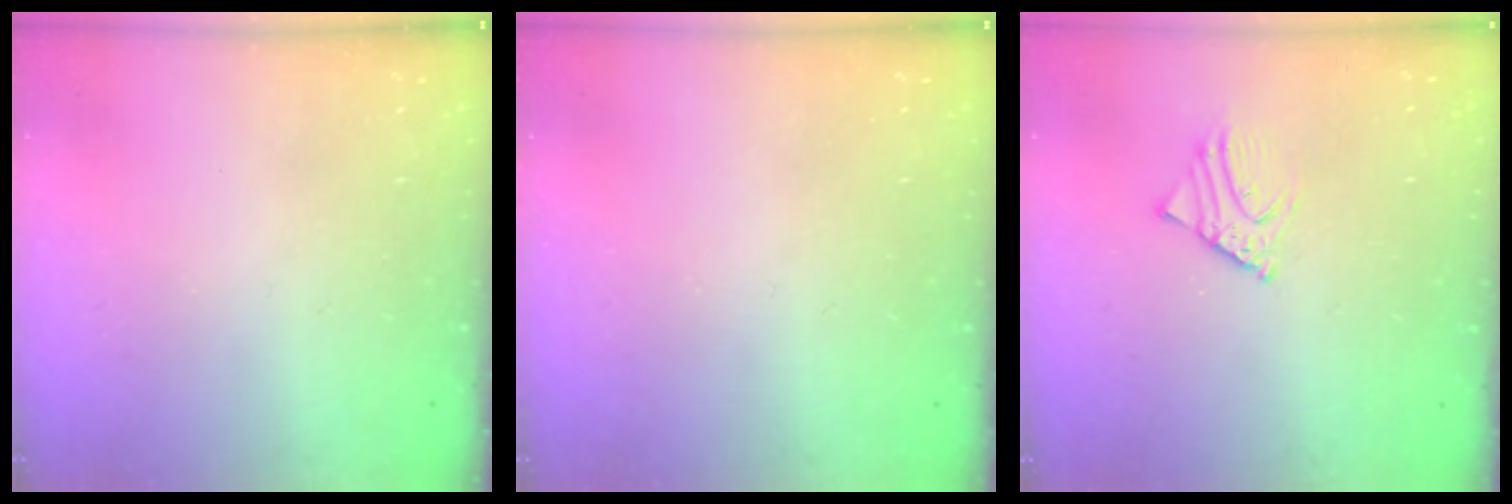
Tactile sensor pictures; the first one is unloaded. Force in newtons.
{"total": 0.0}
{"total": 4.1, "press": 4.1, "slide": 0.4}